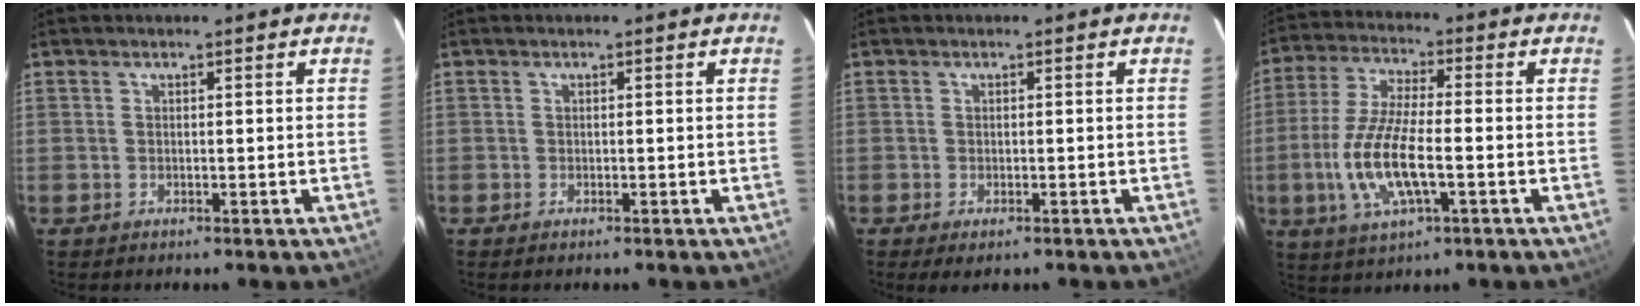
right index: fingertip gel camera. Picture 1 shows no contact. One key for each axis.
{"total": 0.6, "fx": -0.5, "fy": 0.3, "fz": 0.3, "tx": -0.007, "ty": -0.003, "tz": -0.010}
{"total": 0.9, "fx": -0.7, "fy": 0.3, "fz": 0.5, "tx": -0.009, "ty": -0.004, "tz": -0.012}
{"total": 13.1, "fx": -3.2, "fy": 3.9, "fz": 12.1, "tx": -0.257, "ty": -0.006, "tz": -0.063}